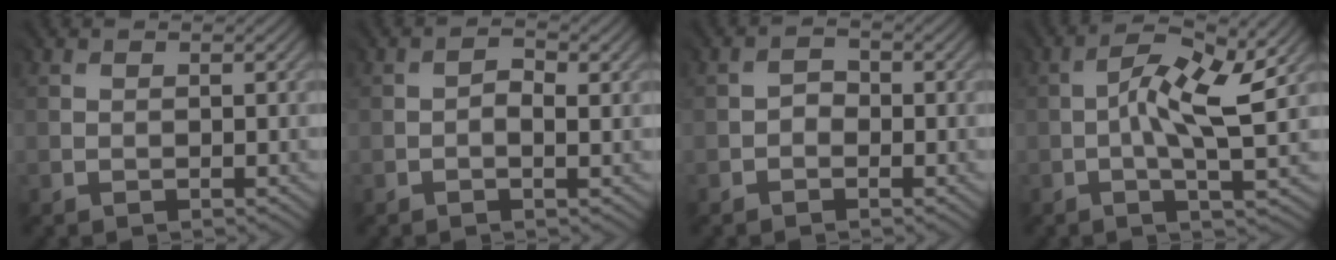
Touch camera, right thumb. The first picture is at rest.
{"total": 1.8, "force": [-0.2, 0.8, 1.6], "torque": [-0.026, -0.003, -0.004]}
{"total": 1.2, "force": [-0.9, 0.8, 0.2], "torque": [-0.001, 0.000, -0.019]}
{"total": 8.3, "force": [0.2, 2.6, 7.9], "torque": [-0.147, 0.001, 0.003]}